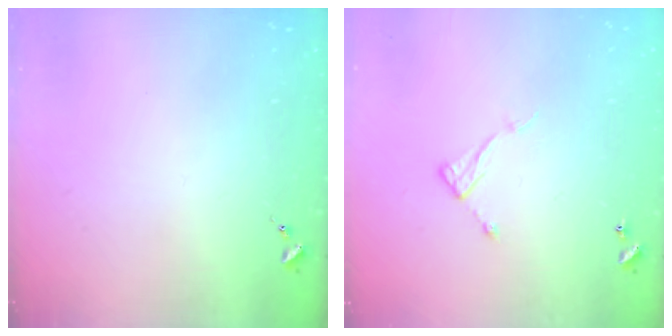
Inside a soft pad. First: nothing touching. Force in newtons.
{"total": 7.1, "press": 7.1, "slide": 0.0}